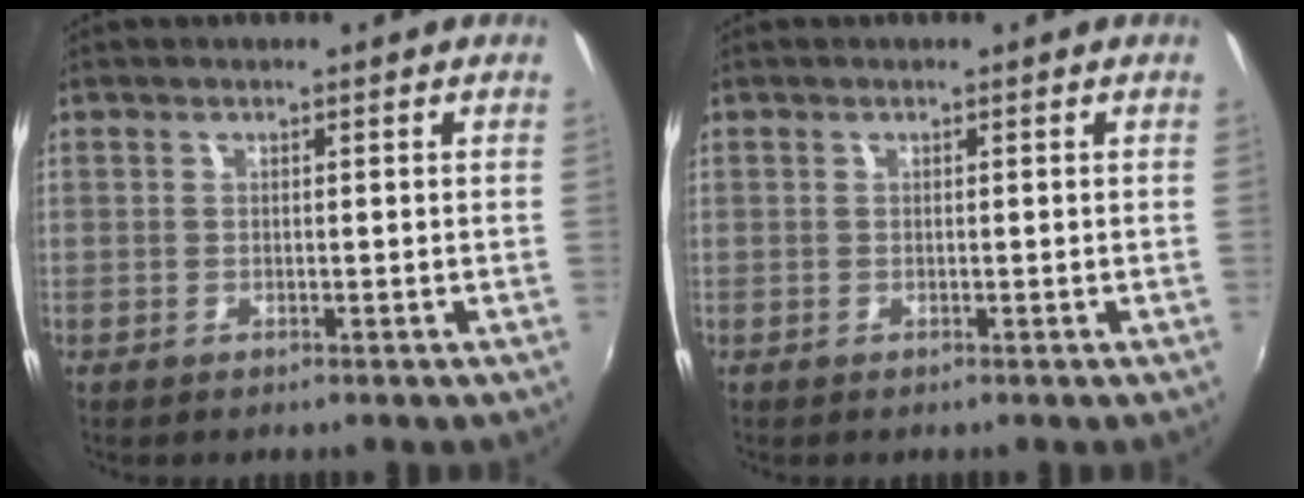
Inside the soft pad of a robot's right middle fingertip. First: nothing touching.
{"total": 0.0}